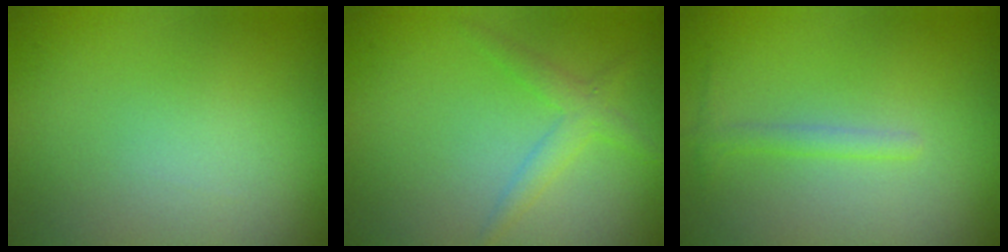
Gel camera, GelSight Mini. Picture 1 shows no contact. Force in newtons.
{"total": 1.9, "press": 1.9, "slide": 0.2}
{"total": 1.1, "press": 1.1, "slide": 0.0}